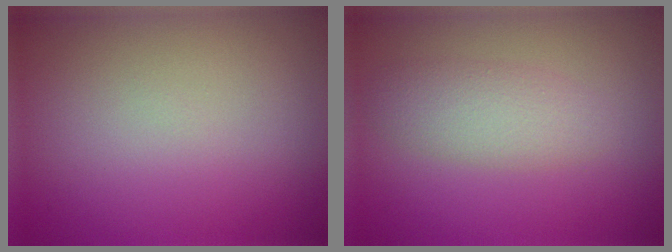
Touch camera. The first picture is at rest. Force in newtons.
{"total": 2.7, "press": 2.7, "slide": 0.0}